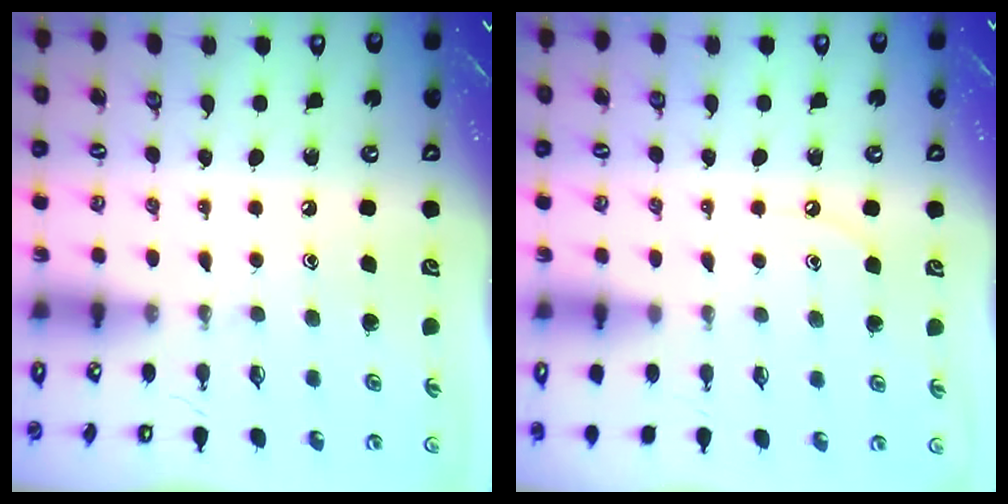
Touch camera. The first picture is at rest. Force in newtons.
{"total": 3.2, "press": 3.2, "slide": 0.4}